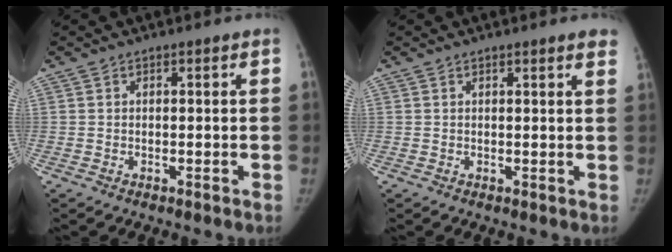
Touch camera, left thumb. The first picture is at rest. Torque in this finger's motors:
{"motor_torque": [0.43, 0.02, 0.36, -0.37, 0.13]}